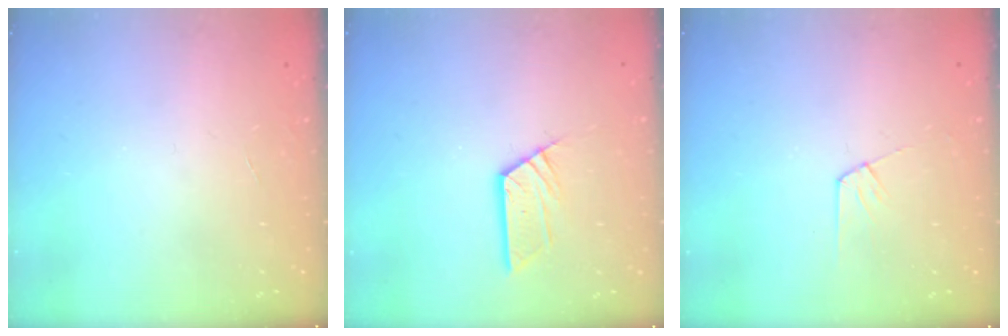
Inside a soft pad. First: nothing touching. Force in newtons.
{"total": 5.9, "press": 5.9, "slide": 0.2}
{"total": 6.0, "press": 6.0, "slide": 0.6}